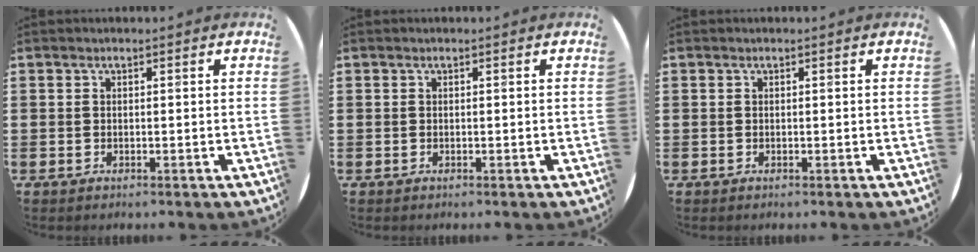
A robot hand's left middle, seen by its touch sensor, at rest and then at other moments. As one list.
[{"total": 0.0}, {"total": 0.0}]